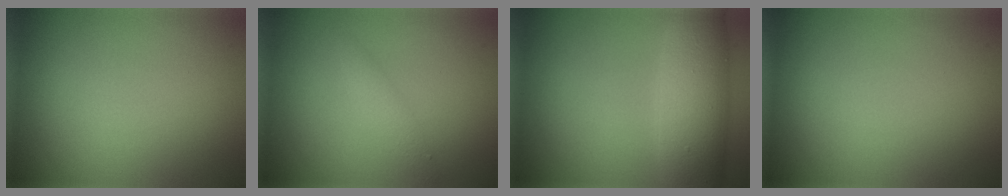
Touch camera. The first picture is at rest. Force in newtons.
{"total": 1.5, "press": 1.5, "slide": 0.0}
{"total": 7.2, "press": 7.2, "slide": 0.2}
{"total": 0.0}